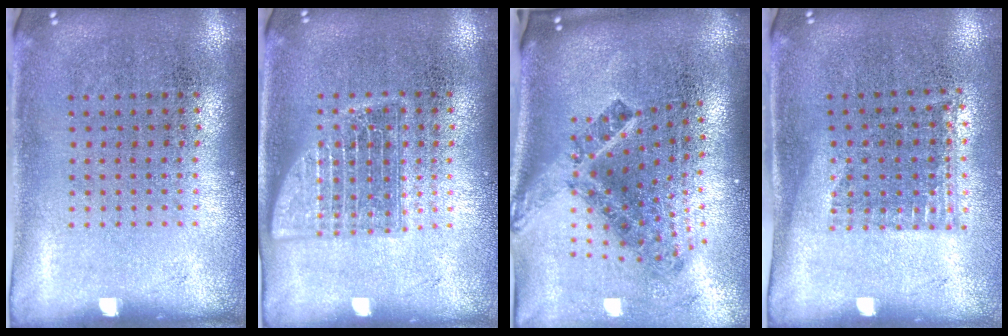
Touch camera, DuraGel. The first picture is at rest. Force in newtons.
{"total": 2.5, "press": 2.5, "slide": 0.3}
{"total": 2.7, "press": 1.6, "slide": 2.1}
{"total": 1.2, "press": 0.9, "slide": 0.8}